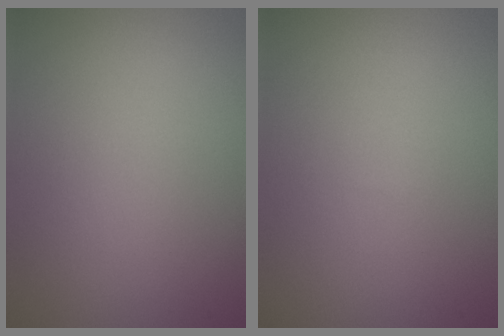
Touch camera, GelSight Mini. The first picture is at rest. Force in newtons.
{"total": 0.0}